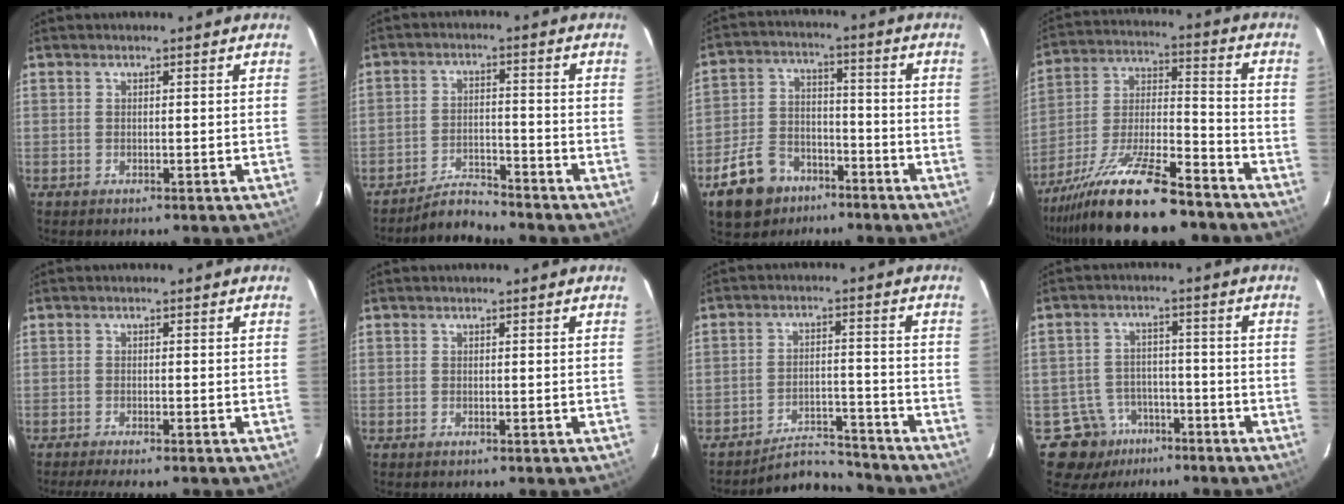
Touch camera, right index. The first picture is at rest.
{"total": 4.4, "force": [-4.4, 0.3, 0.0], "torque": [-0.003, -0.005, -0.076]}
{"total": 10.5, "force": [-6.5, 6.9, 4.6], "torque": [-0.105, 0.010, -0.111]}
{"total": 18.6, "force": [-14.6, 2.6, 11.2], "torque": [-0.220, -0.019, -0.260]}
{"total": 5.7, "force": [-4.8, 0.6, 3.0], "torque": [-0.037, -0.010, -0.073]}
{"total": 0.0}
{"total": 6.4, "force": [-6.3, 1.0, -0.6], "torque": [0.007, 0.019, -0.100]}
{"total": 8.2, "force": [-4.7, 6.7, 0.3], "torque": [-0.007, 0.024, -0.066]}